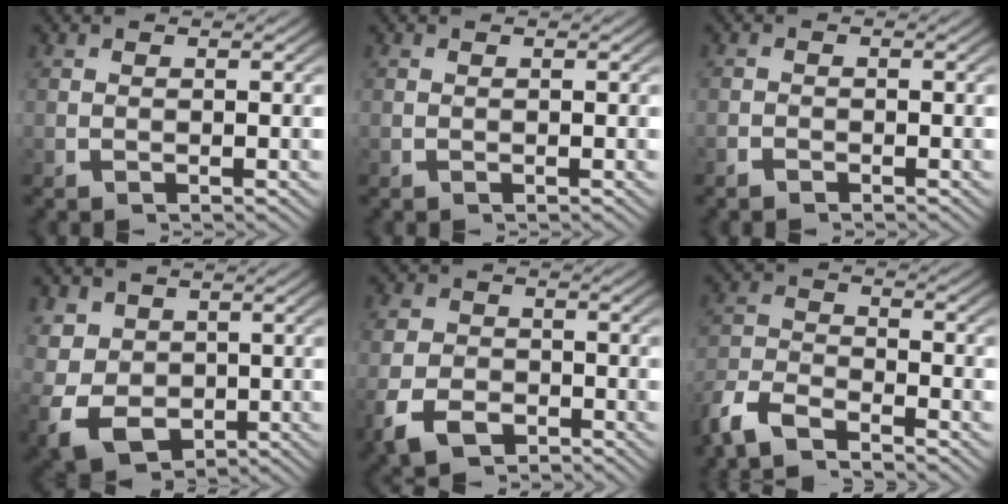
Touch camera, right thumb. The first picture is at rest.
{"total": 0.0}
{"total": 0.8, "force": [-0.8, 0.2, 0.0], "torque": [0.000, -0.004, -0.019]}
{"total": 8.2, "force": [-1.7, 6.4, 4.9], "torque": [-0.125, -0.063, 0.010]}
{"total": 4.3, "force": [-2.4, 2.9, 2.0], "torque": [-0.044, -0.019, -0.036]}
{"total": 5.5, "force": [-4.2, 2.4, 2.4], "torque": [-0.052, -0.012, -0.079]}